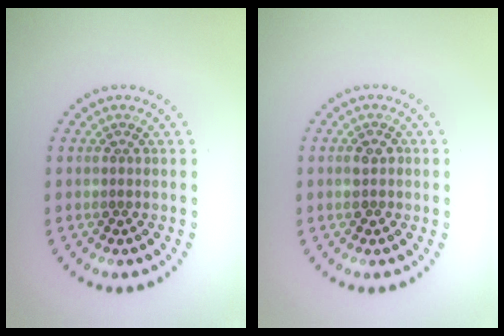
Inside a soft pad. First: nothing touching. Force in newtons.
{"total": 1.5, "press": 1.5, "slide": 0.3}